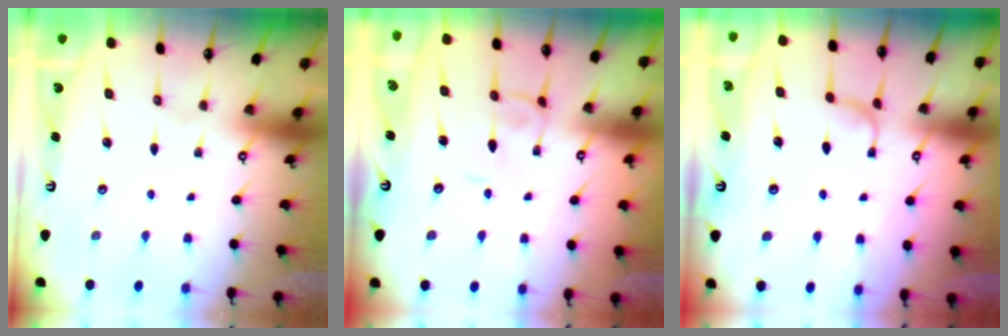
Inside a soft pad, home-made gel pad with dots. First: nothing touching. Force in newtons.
{"total": 0.6, "press": 0.5, "slide": 0.2}
{"total": 2.0, "press": 1.9, "slide": 0.4}